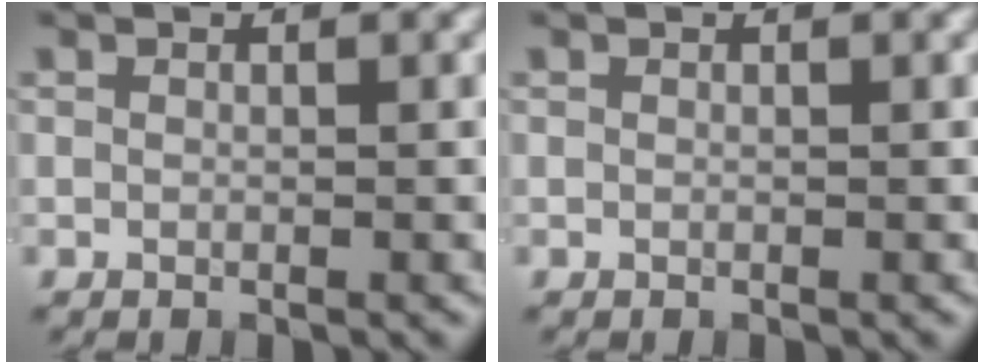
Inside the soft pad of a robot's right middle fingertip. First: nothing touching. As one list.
[{"total": 0.0}]